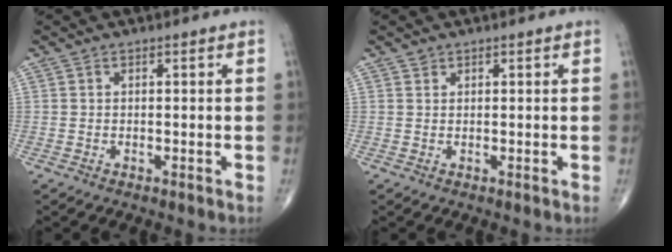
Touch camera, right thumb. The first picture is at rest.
{"total": 0.6, "force": [0.4, 0.5, 0.0], "torque": [0.005, -0.002, 0.005]}